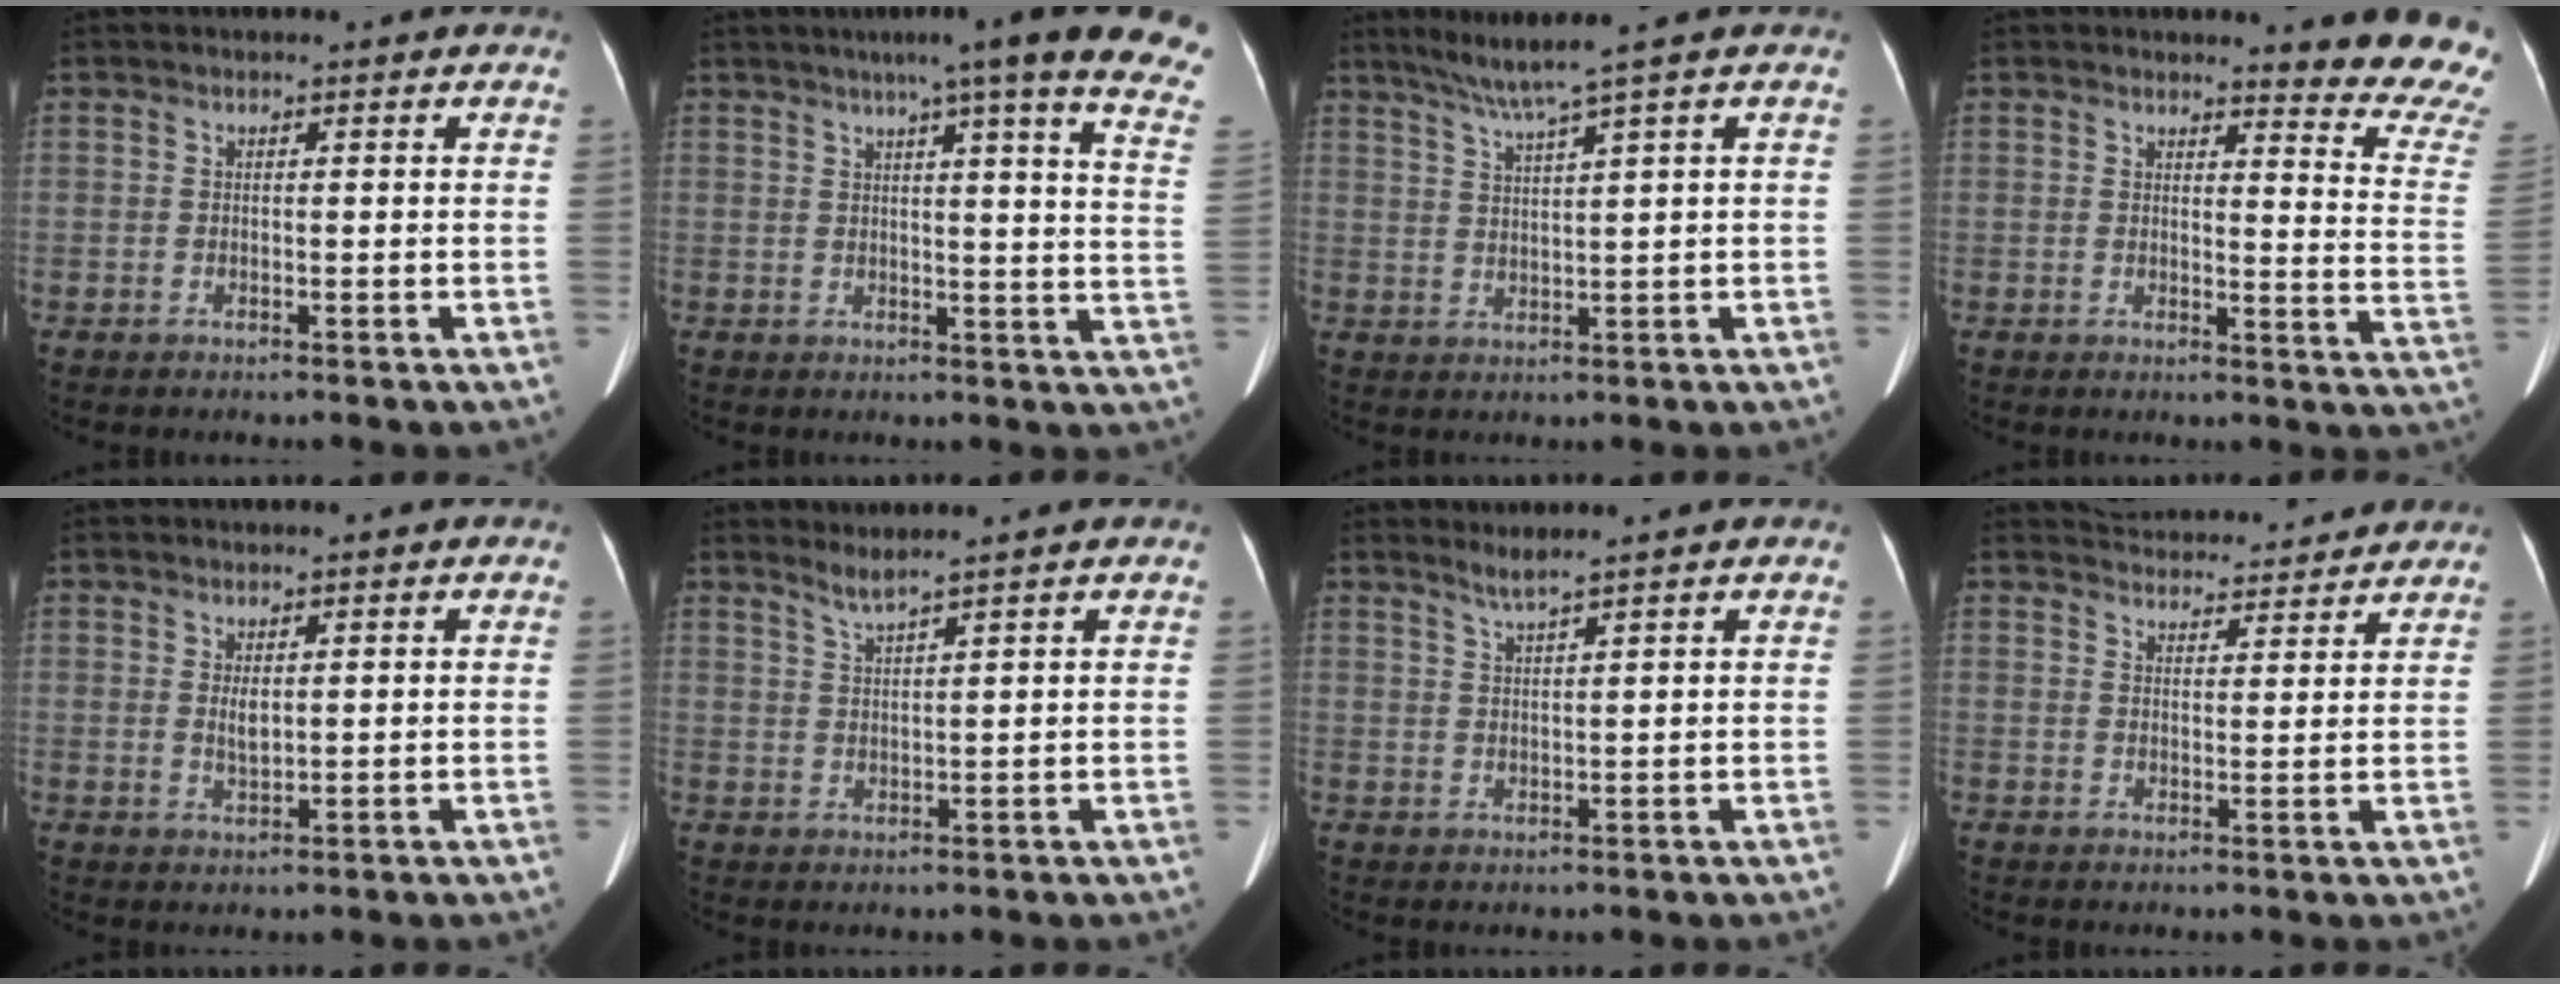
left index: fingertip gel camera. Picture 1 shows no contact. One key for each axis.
{"total": 22.7, "fx": 17.9, "fy": 0.5, "fz": 13.9, "tx": -0.153, "ty": -0.026, "tz": 0.195}
{"total": 5.1, "fx": 3.7, "fy": -1.6, "fz": 3.2, "tx": -0.066, "ty": 0.000, "tz": 0.075}
{"total": 11.5, "fx": 10.9, "fy": 0.1, "fz": 3.6, "tx": -0.023, "ty": -0.100, "tz": 0.094}
{"total": 1.9, "fx": 0.5, "fy": 0.7, "fz": 1.7, "tx": -0.035, "ty": -0.003, "tz": 0.016}
{"total": 2.5, "fx": 2.1, "fy": -1.0, "fz": 0.9, "tx": -0.025, "ty": -0.006, "tz": 0.045}
{"total": 2.3, "fx": 1.9, "fy": -0.9, "fz": 0.9, "tx": -0.023, "ty": -0.003, "tz": 0.040}
{"total": 10.4, "fx": 10.1, "fy": 2.2, "fz": 1.2, "tx": -0.007, "ty": 0.023, "tz": 0.126}